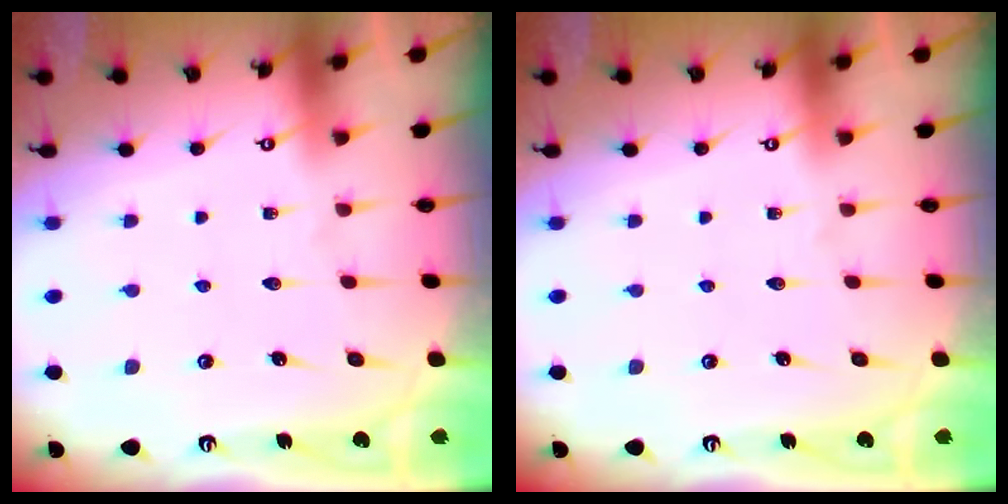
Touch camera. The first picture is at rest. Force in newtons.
{"total": 0.0}